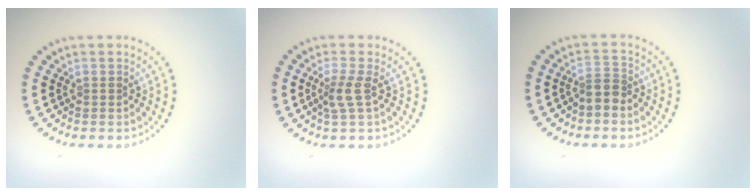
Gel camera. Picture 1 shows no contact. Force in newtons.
{"total": 2.0, "press": 1.6, "slide": 1.3}
{"total": 2.1, "press": 1.6, "slide": 1.4}